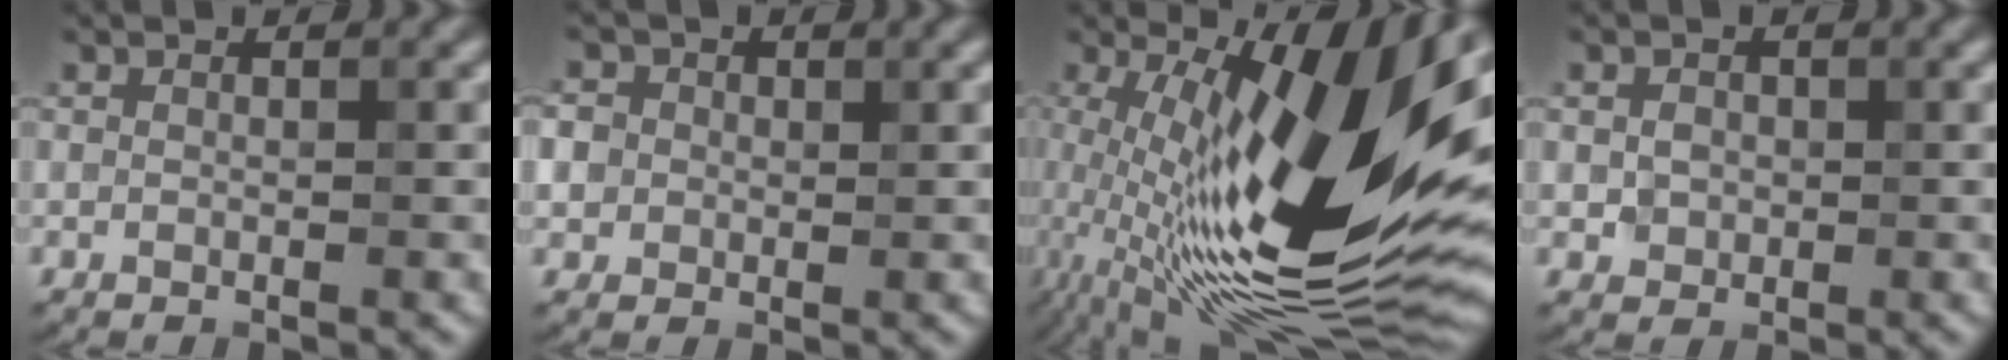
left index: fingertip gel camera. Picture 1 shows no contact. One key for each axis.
{"total": 3.9, "fx": 0.7, "fy": 3.6, "fz": 1.4, "tx": -0.024, "ty": 0.018, "tz": -0.006}
{"total": 17.5, "fx": 2.0, "fy": 6.3, "fz": 16.3, "tx": -0.277, "ty": -0.005, "tz": 0.028}
{"total": 1.7, "fx": 0.1, "fy": 1.5, "fz": 0.7, "tx": -0.010, "ty": -0.005, "tz": 0.003}